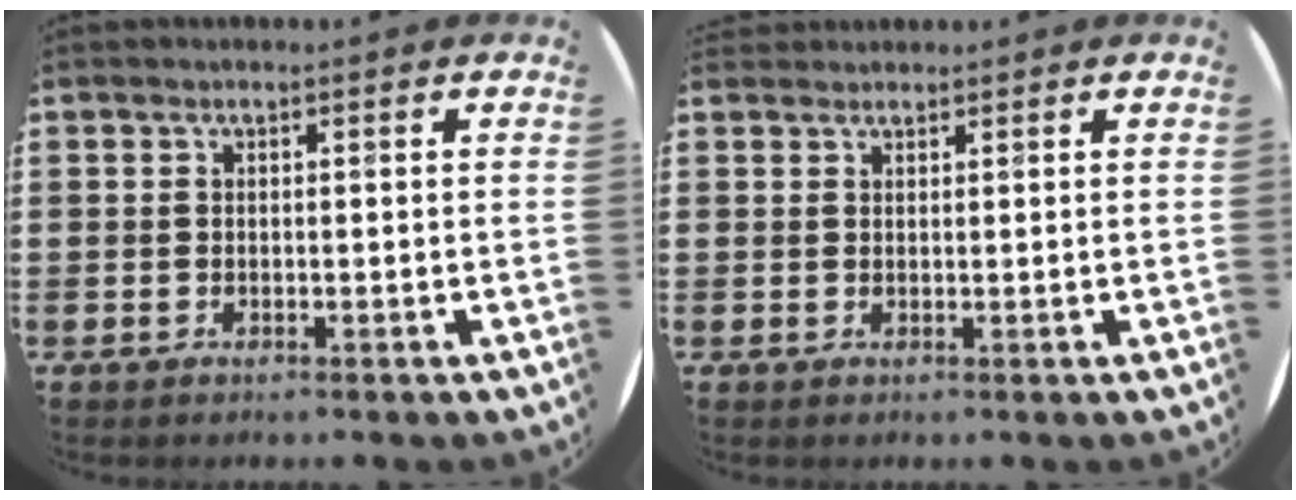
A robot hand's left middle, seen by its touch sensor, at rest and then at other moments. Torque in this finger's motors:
{"motor_torque": [-0.57, -0.36, -0.06, 0.00]}